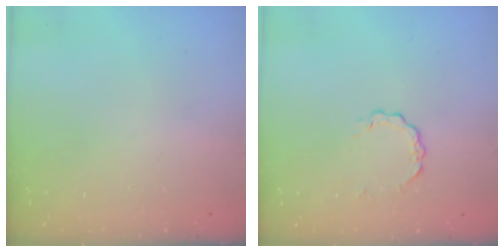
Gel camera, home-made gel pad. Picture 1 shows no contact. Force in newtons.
{"total": 2.7, "press": 2.7, "slide": 0.3}